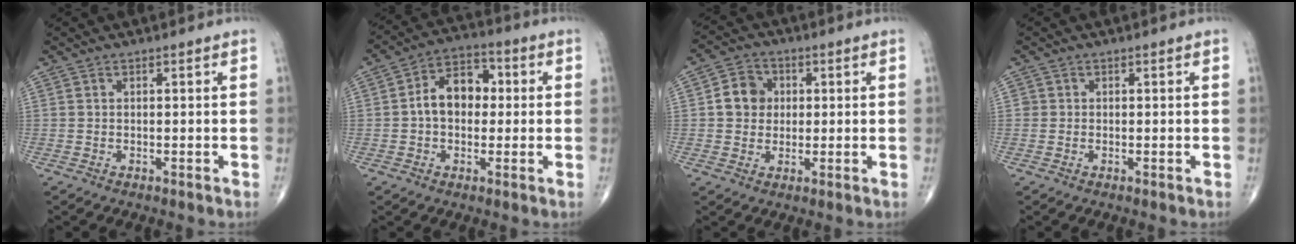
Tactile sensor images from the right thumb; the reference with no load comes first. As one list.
[{"total": 11.7, "force": [0.6, 8.2, 8.3], "torque": [-0.112, 0.032, -0.002]}, {"total": 6.4, "force": [0.8, 5.7, 2.9], "torque": [-0.026, 0.007, 0.005]}, {"total": 0.8, "force": [0.0, 0.8, 0.0], "torque": [0.005, 0.004, 0.000]}]